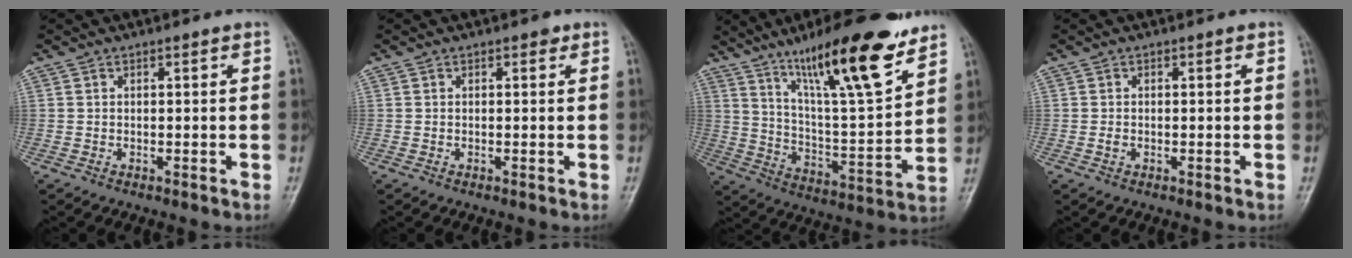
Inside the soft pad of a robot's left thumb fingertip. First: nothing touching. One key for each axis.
{"total": 0.9, "fx": 0.4, "fy": 0.5, "fz": 0.5, "tx": 0.001, "ty": 0.000, "tz": 0.001}
{"total": 20.9, "fx": 13.9, "fy": 4.1, "fz": 15.1, "tx": -0.220, "ty": -0.067, "tz": 0.234}
{"total": 0.8, "fx": -0.2, "fy": 0.6, "fz": 0.5, "tx": -0.008, "ty": 0.000, "tz": -0.005}